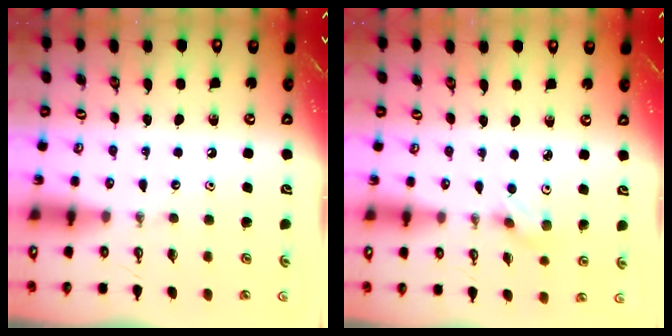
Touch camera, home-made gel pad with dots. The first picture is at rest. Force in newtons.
{"total": 2.1, "press": 2.0, "slide": 0.6}